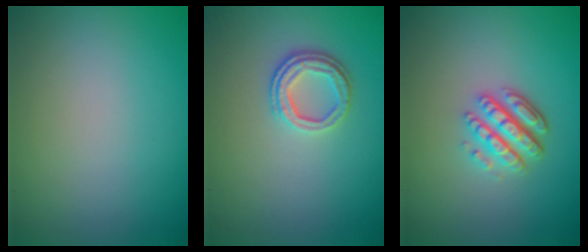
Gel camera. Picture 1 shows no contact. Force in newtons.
{"total": 2.5, "press": 2.1, "slide": 1.4}
{"total": 4.4, "press": 3.3, "slide": 2.9}